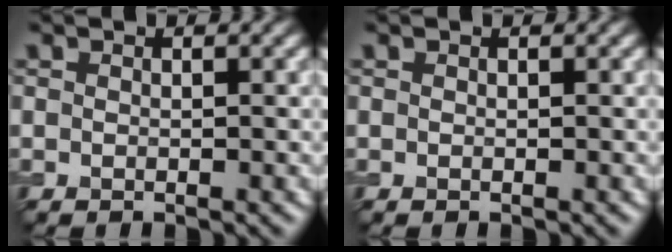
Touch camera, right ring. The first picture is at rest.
{"total": 0.0}